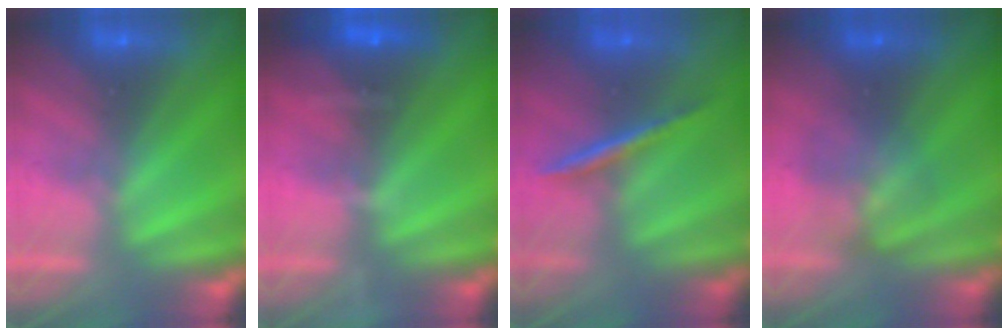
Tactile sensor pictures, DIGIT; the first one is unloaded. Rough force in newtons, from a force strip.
{"total": 7.8}
{"total": 2.2}
{"total": 2.1}